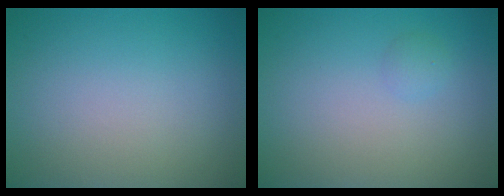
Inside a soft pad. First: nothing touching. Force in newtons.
{"total": 0.8, "press": 0.8, "slide": 0.0}